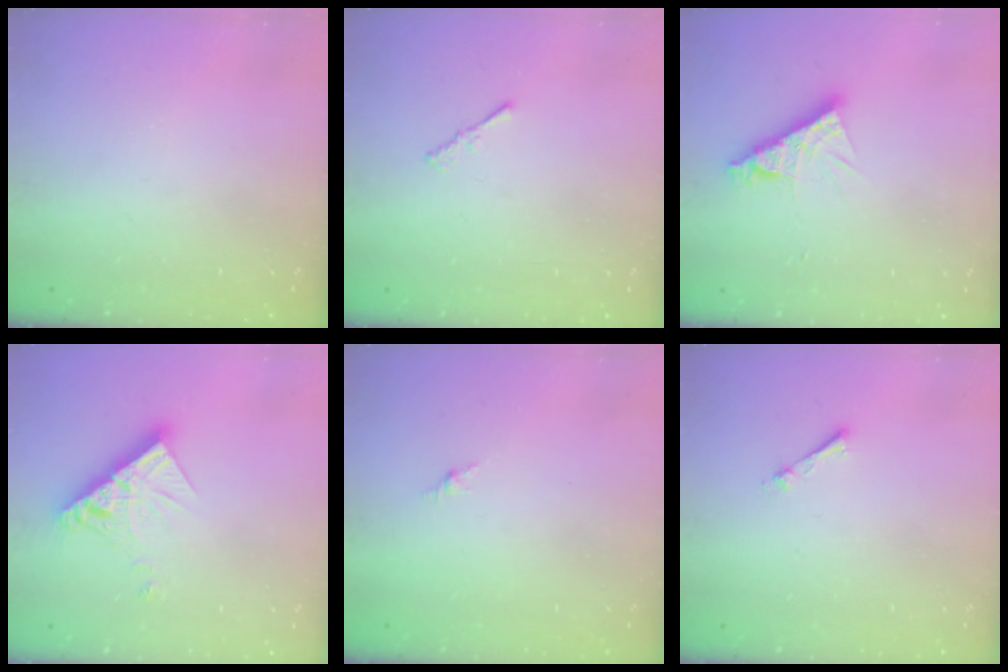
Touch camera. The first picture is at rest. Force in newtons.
{"total": 0.7, "press": 0.6, "slide": 0.3}
{"total": 9.0, "press": 8.9, "slide": 0.8}
{"total": 11.4, "press": 11.3, "slide": 1.2}
{"total": 0.0}
{"total": 2.7, "press": 2.7, "slide": 0.4}